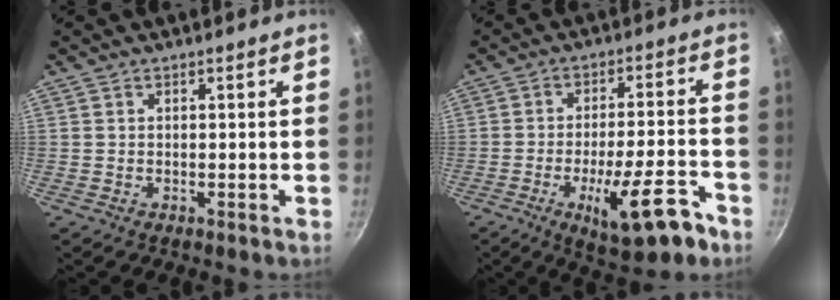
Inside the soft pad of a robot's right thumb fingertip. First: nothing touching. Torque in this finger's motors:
{"motor_torque": [-0.22, 0.25, -0.03, 0.20, -0.02]}